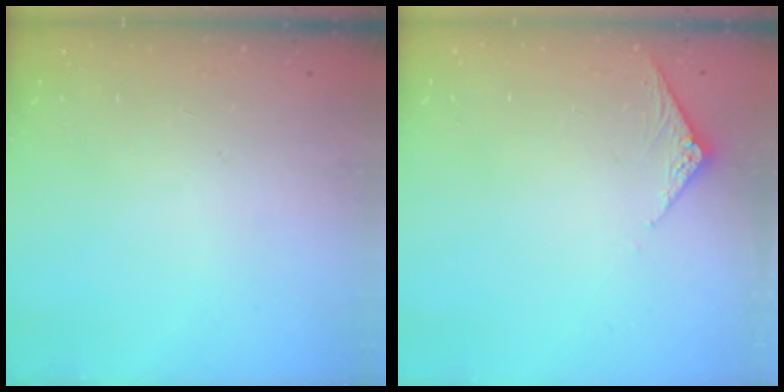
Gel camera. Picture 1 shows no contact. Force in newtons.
{"total": 3.7, "press": 3.7, "slide": 0.4}